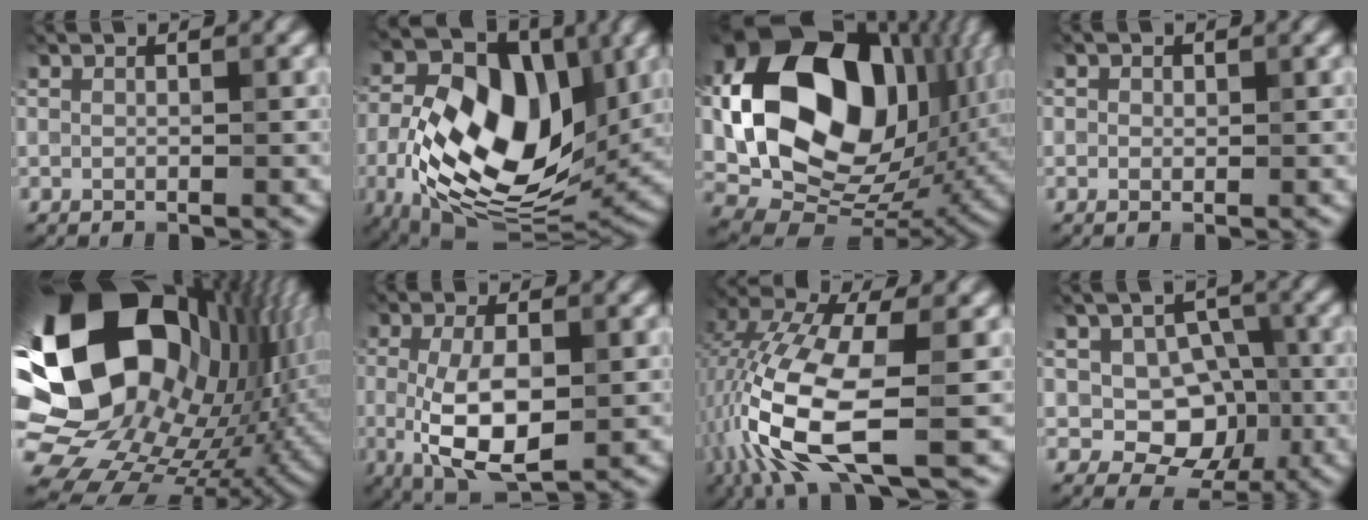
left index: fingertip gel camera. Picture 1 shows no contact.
{"total": 14.7, "force": [-0.7, 8.9, 11.7], "torque": [-0.202, -0.003, -0.031]}
{"total": 17.7, "force": [3.3, 12.6, 12.0], "torque": [-0.223, -0.004, 0.068]}
{"total": 0.7, "force": [0.2, 0.7, 0.1], "torque": [-0.001, -0.006, 0.000]}
{"total": 22.2, "force": [1.3, 16.1, 15.3], "torque": [-0.293, -0.037, 0.019]}
{"total": 7.1, "force": [-0.7, 2.9, 6.4], "torque": [-0.133, -0.008, -0.011]}
{"total": 11.5, "force": [-3.1, 4.2, 10.3], "torque": [-0.233, -0.007, -0.064]}
{"total": 6.9, "force": [-0.8, 5.5, 4.1], "torque": [-0.042, -0.005, -0.022]}